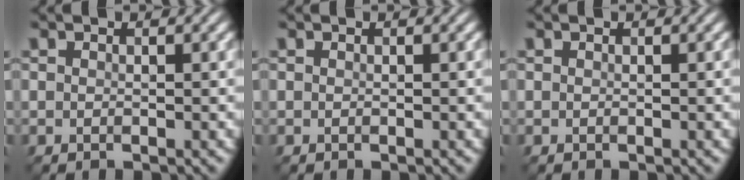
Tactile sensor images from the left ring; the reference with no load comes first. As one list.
[{"total": 0.0}, {"total": 0.0}]